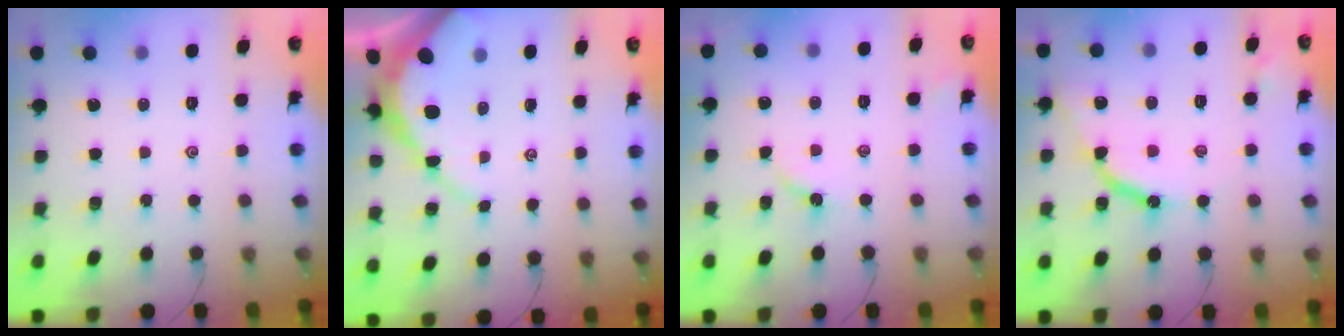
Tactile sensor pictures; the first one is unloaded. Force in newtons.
{"total": 8.5, "press": 8.4, "slide": 0.9}
{"total": 3.2, "press": 3.2, "slide": 0.4}
{"total": 10.8, "press": 10.8, "slide": 0.7}